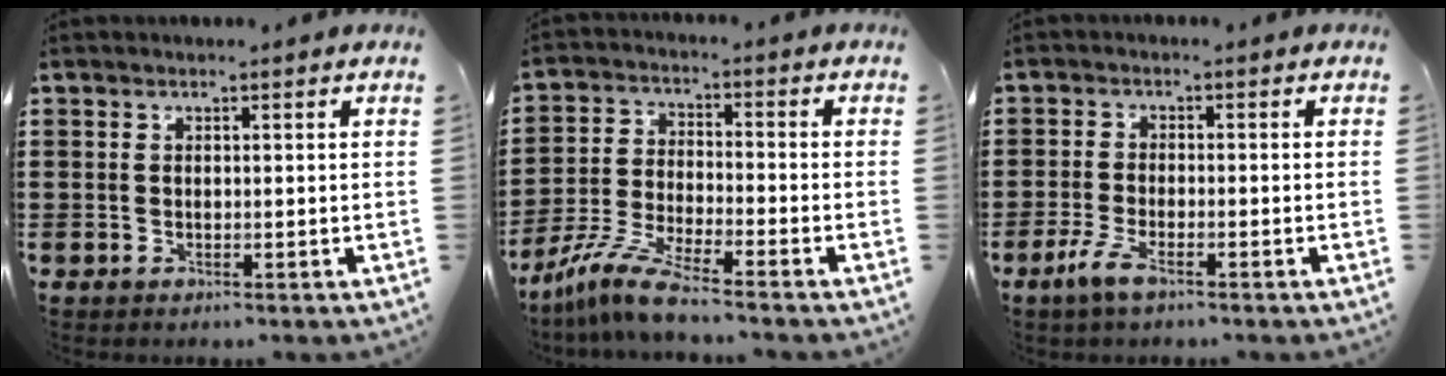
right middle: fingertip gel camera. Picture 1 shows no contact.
{"total": 7.7, "force": [-6.6, 0.2, 3.9], "torque": [-0.092, -0.009, -0.132]}
{"total": 3.7, "force": [-2.3, 0.6, 2.9], "torque": [-0.076, -0.012, -0.048]}